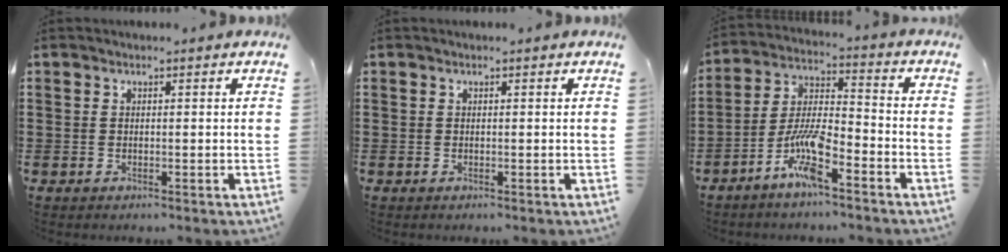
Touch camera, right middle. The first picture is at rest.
{"total": 0.0}
{"total": 8.4, "force": [-5.5, 1.7, 6.1], "torque": [-0.142, -0.005, -0.109]}